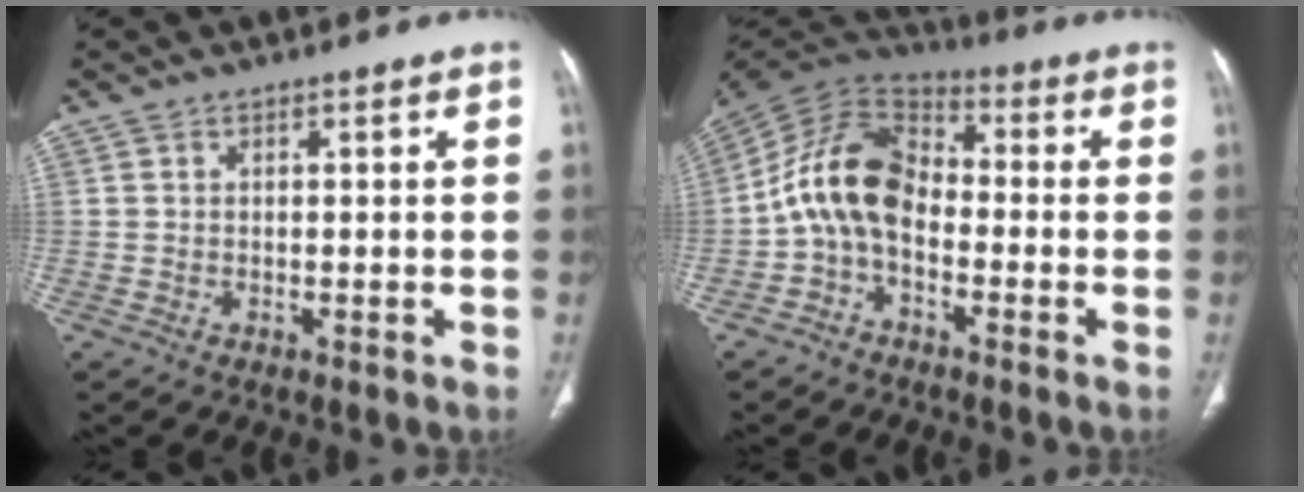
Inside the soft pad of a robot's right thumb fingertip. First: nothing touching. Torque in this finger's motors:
{"motor_torque": [1.98, 1.95, 1.66, -0.72, 0.18]}